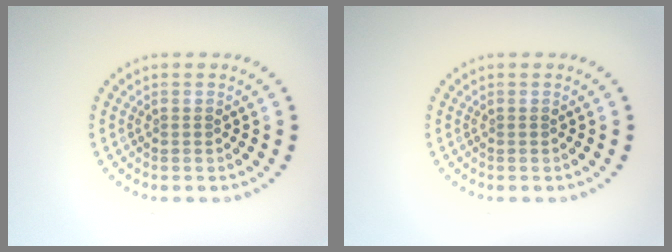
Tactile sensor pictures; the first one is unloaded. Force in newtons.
{"total": 0.0}